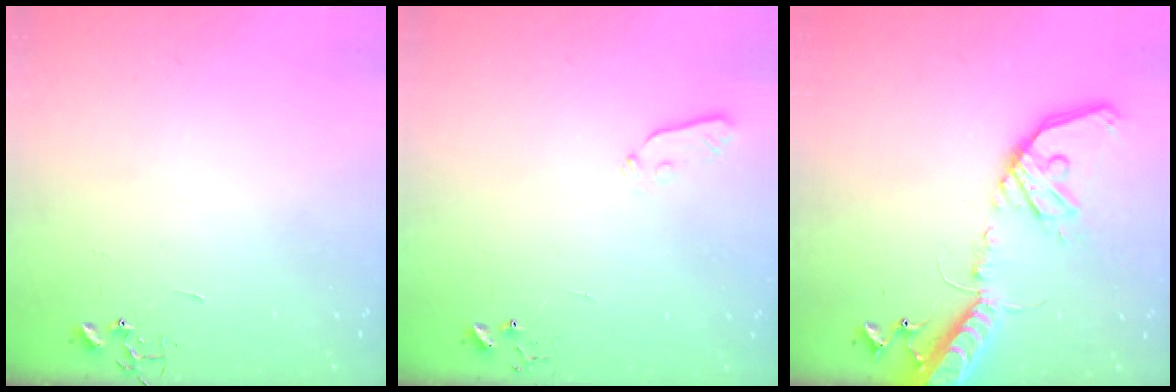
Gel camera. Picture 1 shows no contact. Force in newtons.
{"total": 3.9, "press": 3.8, "slide": 0.8}
{"total": 17.9, "press": 17.6, "slide": 3.7}